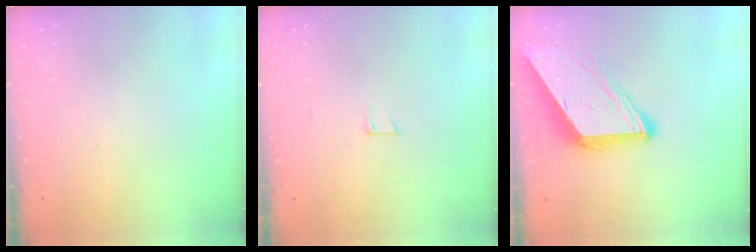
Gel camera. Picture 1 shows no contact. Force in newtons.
{"total": 3.9, "press": 3.9, "slide": 0.2}
{"total": 10.3, "press": 10.3, "slide": 0.9}